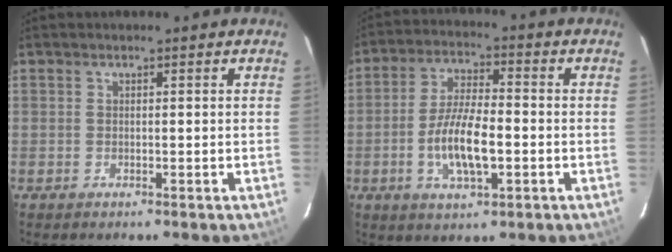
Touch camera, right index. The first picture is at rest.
{"total": 10.0, "force": [-2.6, 3.4, 9.1], "torque": [-0.182, 0.002, -0.046]}